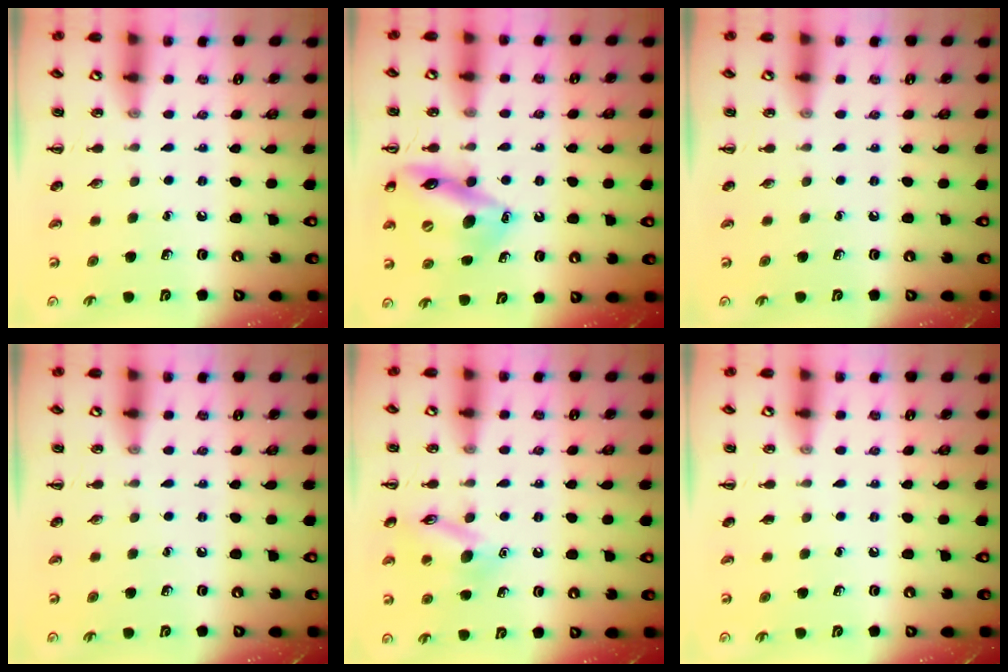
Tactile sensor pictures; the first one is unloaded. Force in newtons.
{"total": 16.1, "press": 15.9, "slide": 2.8}
{"total": 0.0}
{"total": 0.0}
{"total": 12.6, "press": 12.6, "slide": 0.7}
{"total": 0.0}